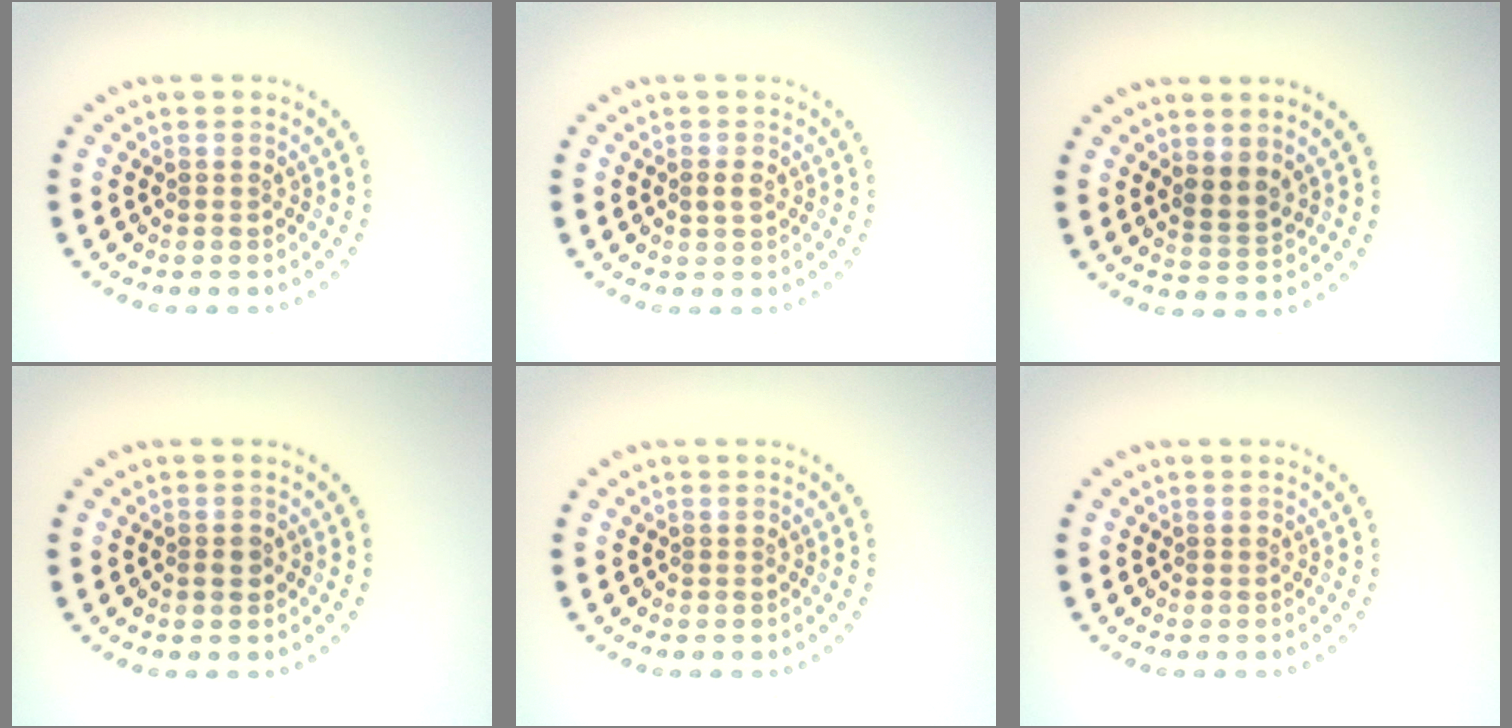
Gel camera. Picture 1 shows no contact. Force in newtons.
{"total": 0.9, "press": 0.9, "slide": 0.0}
{"total": 1.8, "press": 1.4, "slide": 1.1}
{"total": 0.9, "press": 0.8, "slide": 0.3}
{"total": 0.0}
{"total": 0.0}